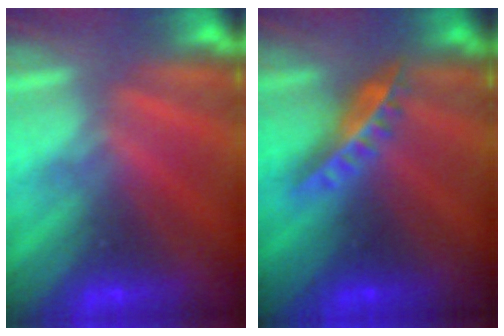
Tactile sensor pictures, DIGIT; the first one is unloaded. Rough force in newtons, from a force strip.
{"total": 8.9}